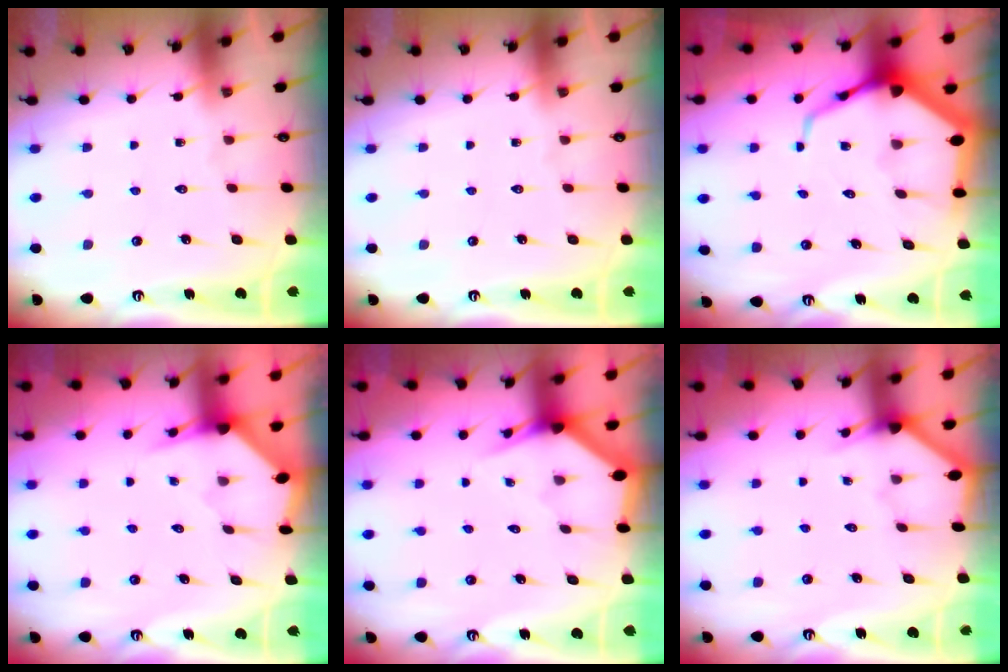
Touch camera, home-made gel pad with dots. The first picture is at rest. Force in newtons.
{"total": 0.0}
{"total": 10.3, "press": 10.3, "slide": 1.1}
{"total": 3.3, "press": 3.3, "slide": 0.3}
{"total": 2.8, "press": 2.8, "slide": 0.2}
{"total": 2.6, "press": 2.6, "slide": 0.3}